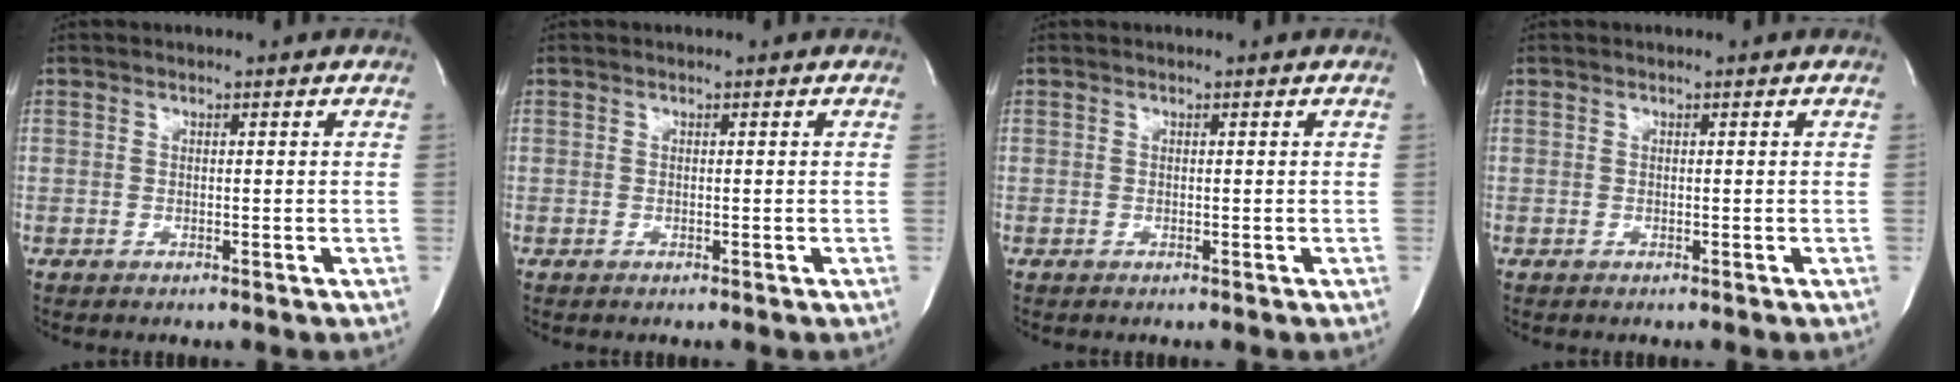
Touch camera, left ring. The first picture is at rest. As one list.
[{"total": 0.0}, {"total": 0.0}, {"total": 0.0}]